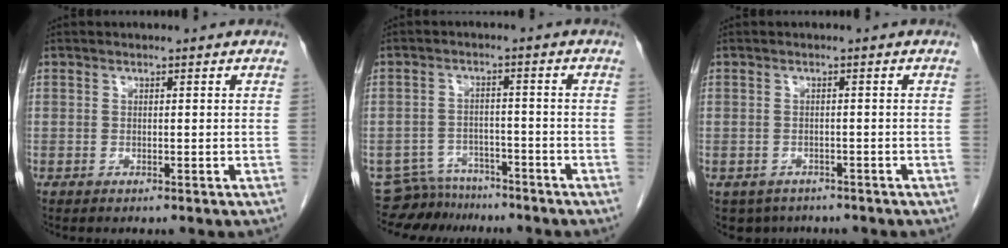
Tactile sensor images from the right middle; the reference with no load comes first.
{"total": 7.9, "force": [-7.3, 3.0, 0.3], "torque": [-0.003, 0.004, -0.114]}
{"total": 4.2, "force": [-3.2, 2.7, 0.5], "torque": [0.000, 0.003, -0.044]}